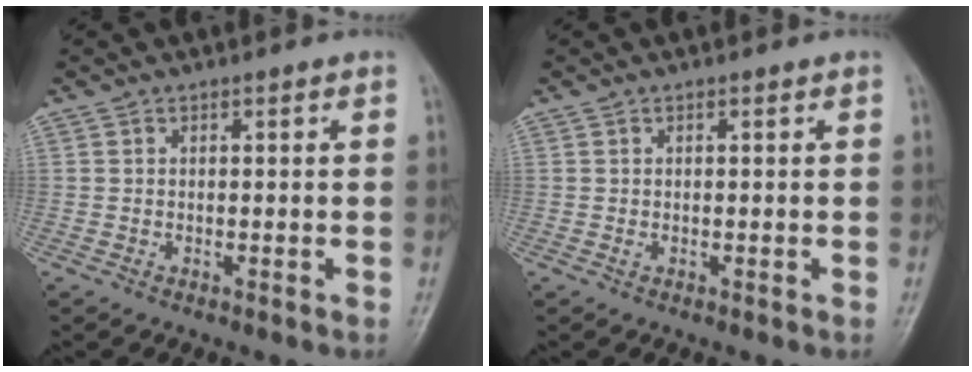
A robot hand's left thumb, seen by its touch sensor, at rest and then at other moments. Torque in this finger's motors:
{"motor_torque": [-0.01, 0.11, 0.21, -0.02, 0.00]}